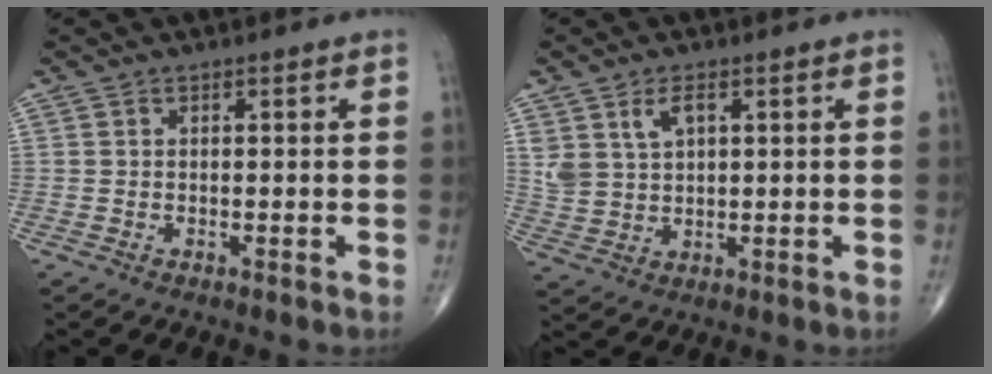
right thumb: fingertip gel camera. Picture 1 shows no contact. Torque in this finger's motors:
{"motor_torque": [-0.03, 0.20, 0.42, 0.51, 0.03]}